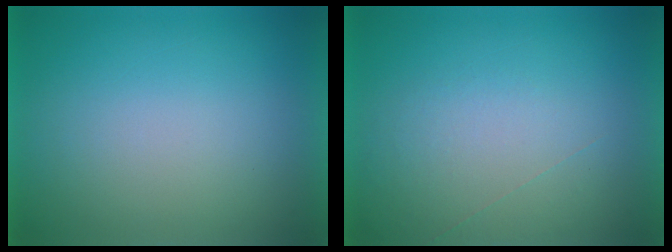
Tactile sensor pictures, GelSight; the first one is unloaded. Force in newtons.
{"total": 1.0}